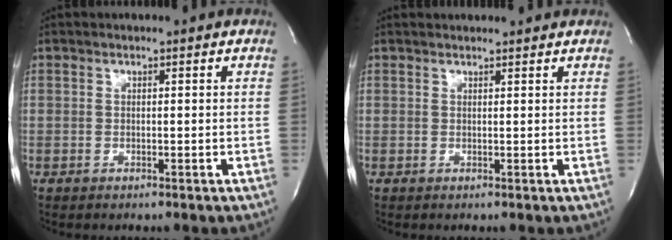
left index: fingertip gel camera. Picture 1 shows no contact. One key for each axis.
{"total": 4.2, "fx": 4.1, "fy": 0.5, "fz": 0.8, "tx": -0.010, "ty": 0.022, "tz": 0.046}